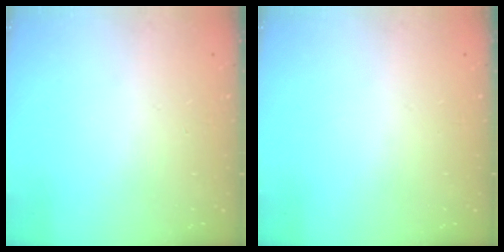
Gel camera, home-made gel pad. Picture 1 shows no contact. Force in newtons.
{"total": 0.0}